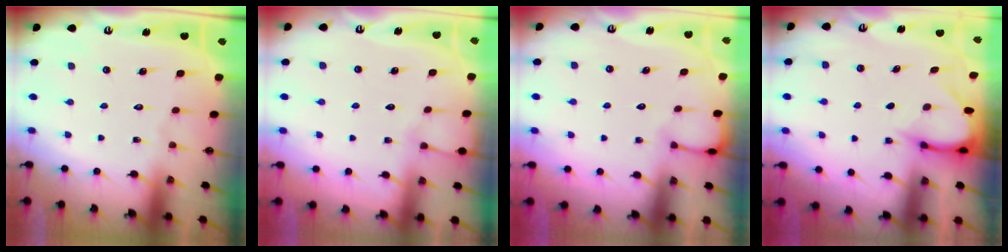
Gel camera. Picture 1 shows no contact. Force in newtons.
{"total": 2.7, "press": 2.7, "slide": 0.5}
{"total": 2.0, "press": 2.0, "slide": 0.3}
{"total": 3.8, "press": 3.8, "slide": 0.3}